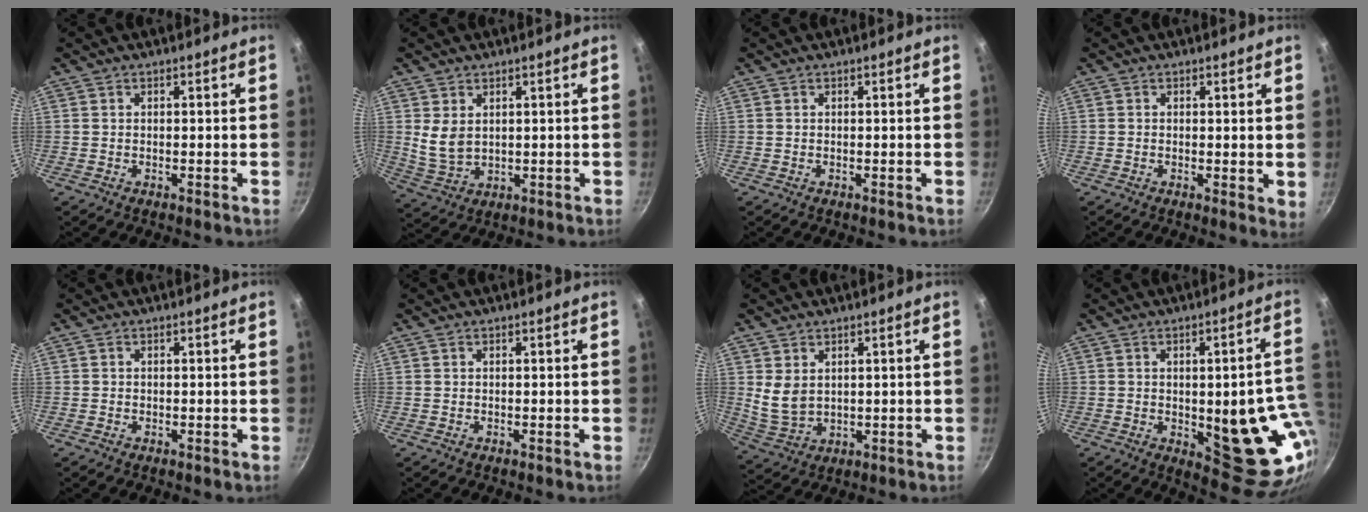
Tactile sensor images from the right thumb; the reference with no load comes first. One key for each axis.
{"total": 5.7, "fx": 1.7, "fy": 3.9, "fz": 3.9, "tx": -0.067, "ty": -0.018, "tz": 0.046}
{"total": 0.0}
{"total": 2.1, "fx": 0.5, "fy": 0.9, "fz": 1.8, "tx": -0.021, "ty": -0.005, "tz": 0.005}
{"total": 0.0}
{"total": 0.0}
{"total": 6.0, "fx": 1.8, "fy": 4.2, "fz": 3.9, "tx": -0.066, "ty": -0.018, "tz": 0.051}
{"total": 18.2, "fx": -1.6, "fy": 7.3, "fz": 16.7, "tx": -0.153, "ty": -0.012, "tz": -0.010}